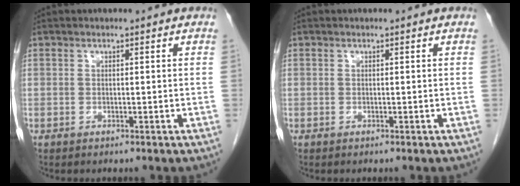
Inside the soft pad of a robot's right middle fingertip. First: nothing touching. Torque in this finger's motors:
{"motor_torque": [-0.18, -0.01, -0.01, -0.01]}